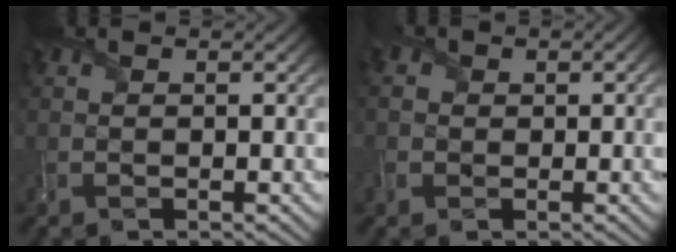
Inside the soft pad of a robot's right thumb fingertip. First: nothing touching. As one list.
[{"total": 2.7, "force": [-0.1, 2.7, 0.4], "torque": [-0.015, 0.006, -0.012]}]